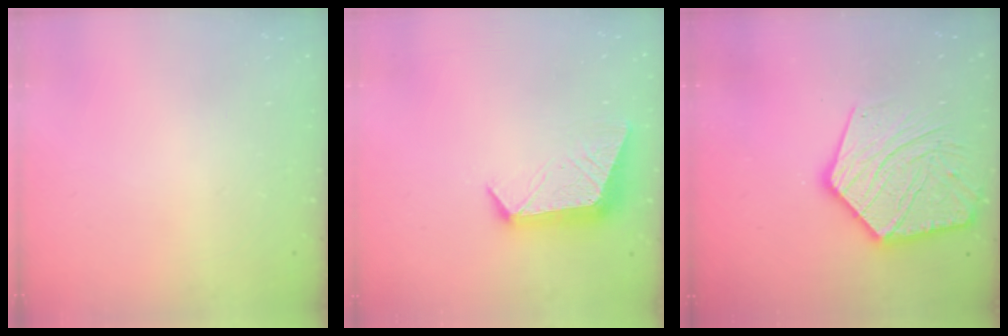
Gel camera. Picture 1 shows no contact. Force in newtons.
{"total": 10.4, "press": 10.3, "slide": 1.1}
{"total": 19.2, "press": 19.2, "slide": 1.5}